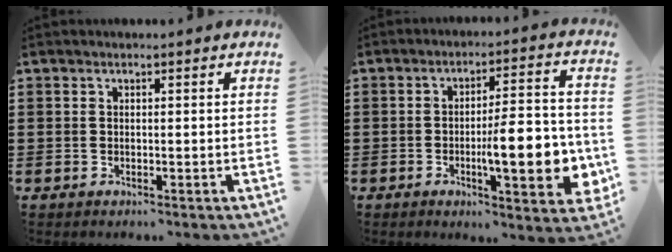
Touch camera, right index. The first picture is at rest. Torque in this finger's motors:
{"motor_torque": [1.51, -0.63, 0.47, 0.21]}